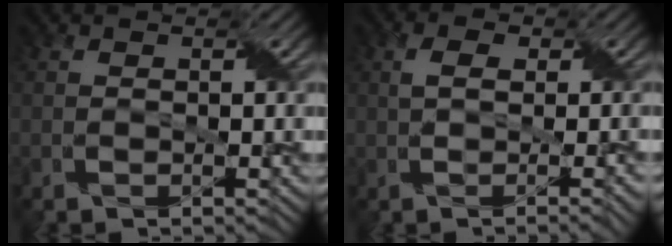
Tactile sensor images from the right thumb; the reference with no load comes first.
{"total": 4.1, "force": [0.3, 1.6, 3.7], "torque": [-0.052, 0.011, -0.001]}